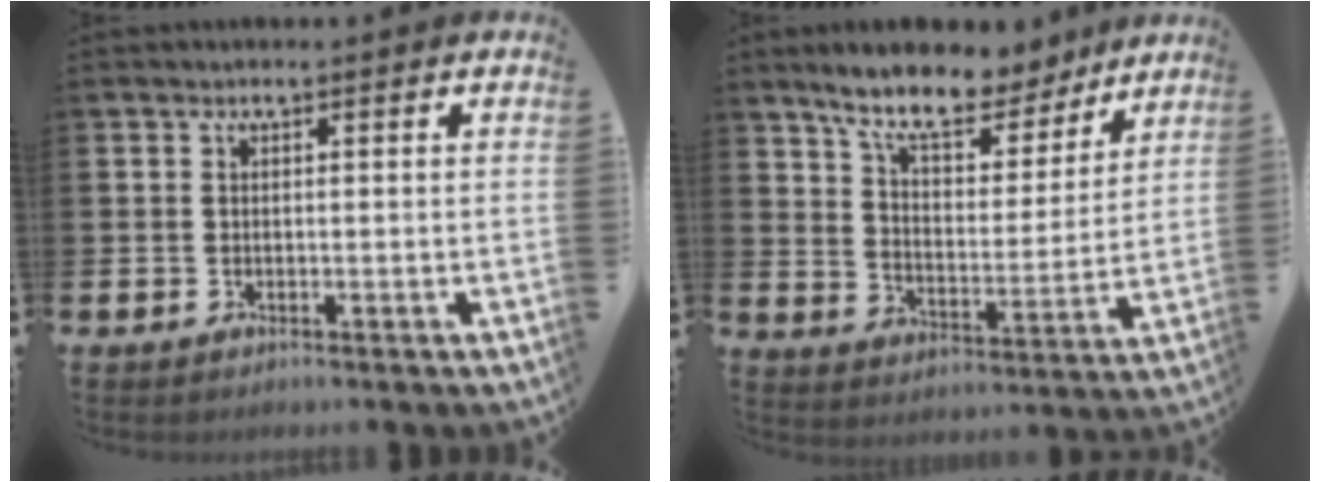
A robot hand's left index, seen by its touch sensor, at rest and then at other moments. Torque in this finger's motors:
{"motor_torque": [2.03, -0.11, 0.96, 0.21]}